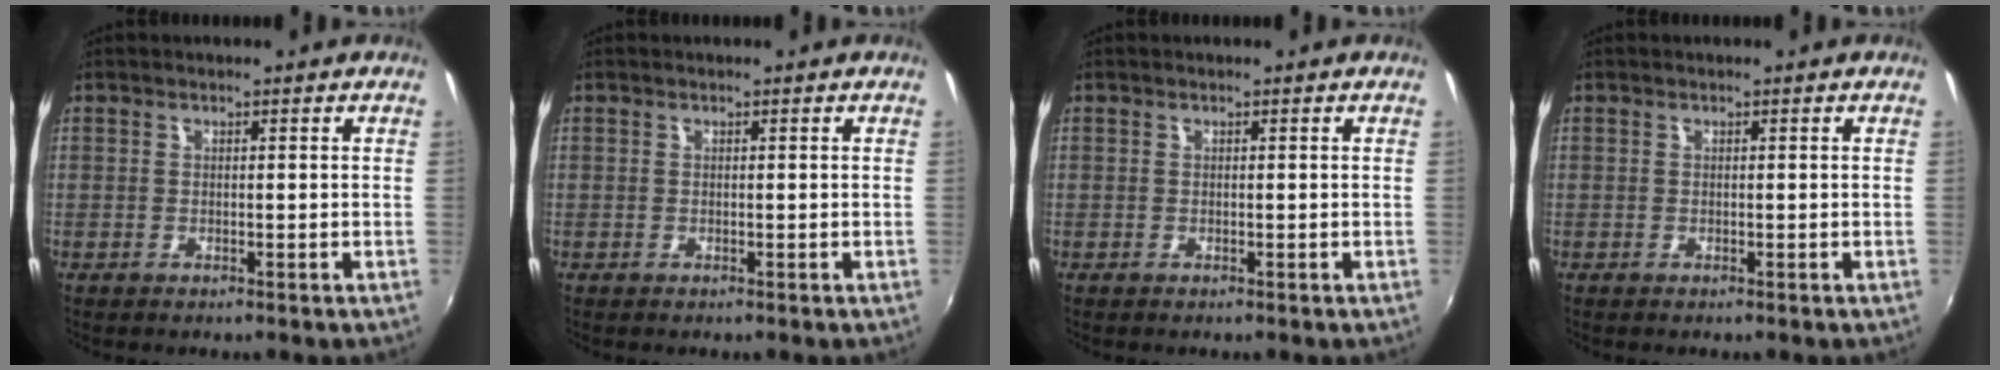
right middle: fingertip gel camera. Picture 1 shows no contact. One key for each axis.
{"total": 0.0}
{"total": 0.0}
{"total": 0.0}